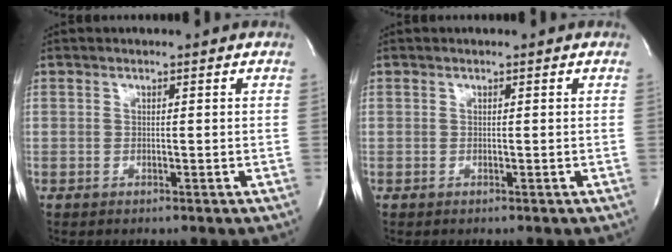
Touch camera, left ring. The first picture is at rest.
{"total": 0.0}